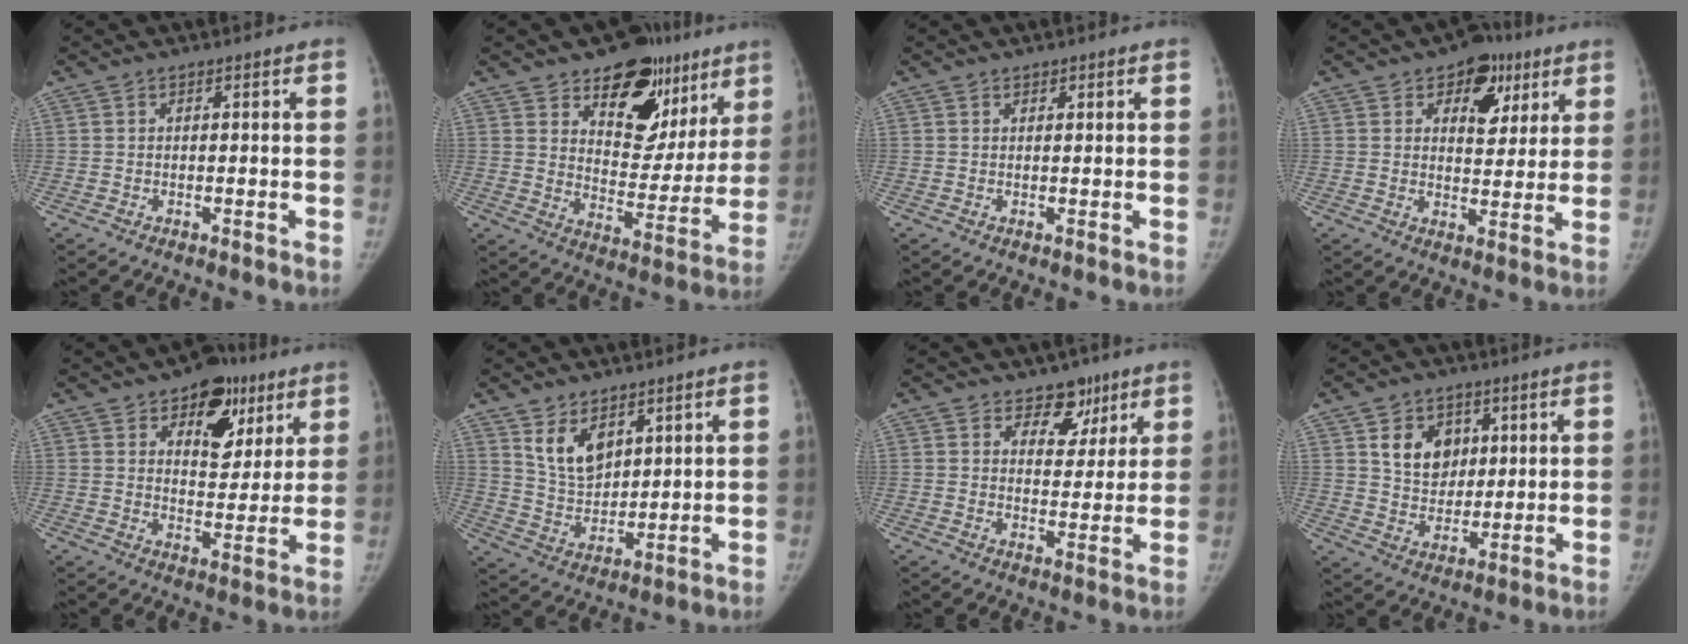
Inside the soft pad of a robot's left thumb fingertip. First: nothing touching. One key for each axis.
{"total": 20.0, "fx": 11.9, "fy": 12.0, "fz": 10.7, "tx": -0.078, "ty": -0.054, "tz": 0.174}
{"total": 0.9, "fx": 0.7, "fy": 0.5, "fz": 0.3, "tx": 0.004, "ty": -0.004, "tz": 0.009}
{"total": 10.5, "fx": 5.2, "fy": 6.9, "fz": 5.8, "tx": -0.030, "ty": -0.018, "tz": 0.072}
{"total": 13.2, "fx": 7.0, "fy": 8.2, "fz": 7.5, "tx": -0.049, "ty": -0.029, "tz": 0.102}
{"total": 8.5, "fx": 4.8, "fy": 5.1, "fz": 4.8, "tx": -0.060, "ty": -0.038, "tz": 0.102}
{"total": 6.8, "fx": 4.5, "fy": 4.6, "fz": 2.0, "tx": 0.015, "ty": -0.023, "tz": 0.066}
{"total": 9.6, "fx": 3.6, "fy": 7.5, "fz": 4.9, "tx": -0.040, "ty": -0.020, "tz": 0.069}